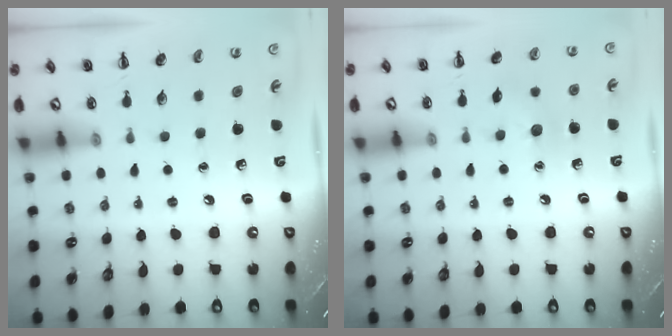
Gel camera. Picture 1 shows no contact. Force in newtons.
{"total": 6.6, "press": 6.4, "slide": 1.5}